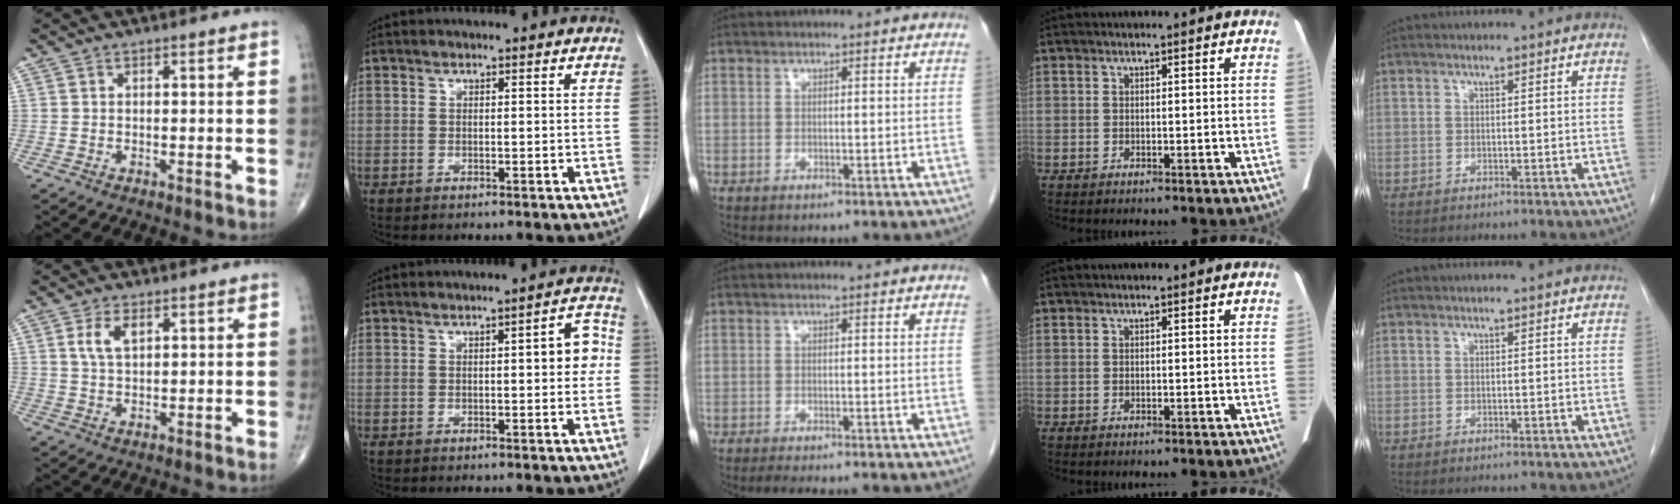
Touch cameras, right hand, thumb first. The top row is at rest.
{"thumb": {"total": 4.4, "force": [1.7, 2.2, 3.4], "torque": [-0.065, -0.001, 0.035]}, "index": {"total": 4.4, "force": [0.2, 1.3, 4.2], "torque": [-0.046, 0.013, -0.004]}, "middle": {"total": 2.3, "force": [-2.0, 0.0, 1.2], "torque": [-0.023, -0.005, -0.031]}}